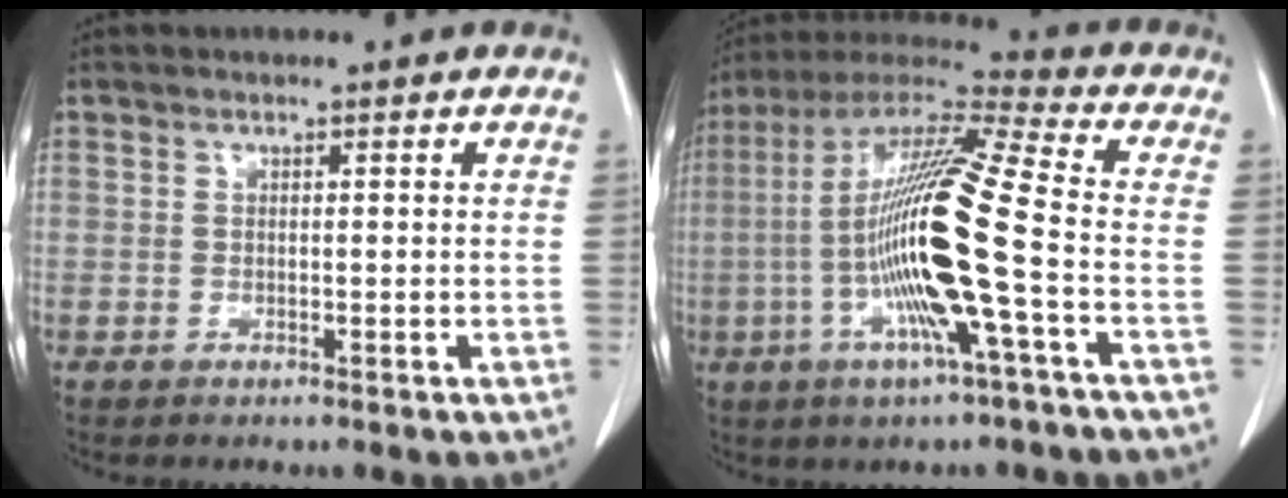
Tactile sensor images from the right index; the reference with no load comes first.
{"total": 18.7, "force": [-3.6, 0.2, 18.4], "torque": [-0.364, -0.004, -0.080]}